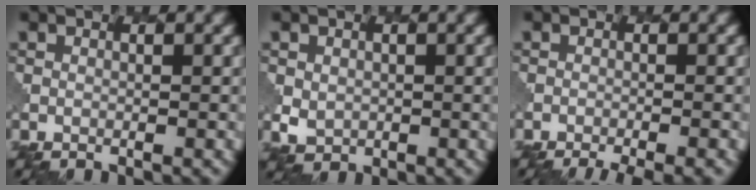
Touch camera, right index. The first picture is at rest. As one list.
[{"total": 1.8, "force": [0.3, 1.7, 0.5], "torque": [-0.012, -0.007, 0.009]}, {"total": 3.7, "force": [-2.9, 0.7, 2.1], "torque": [-0.025, -0.002, -0.040]}]